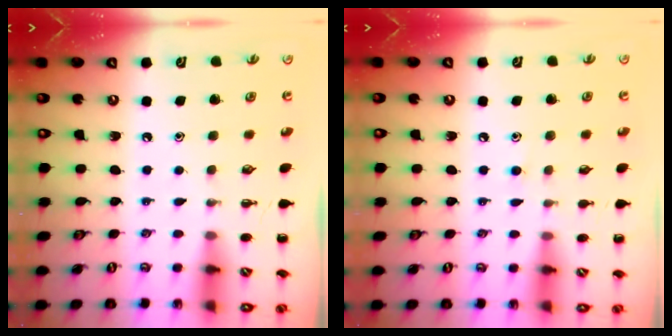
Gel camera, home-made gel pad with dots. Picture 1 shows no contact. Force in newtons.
{"total": 6.2, "press": 5.7, "slide": 2.4}